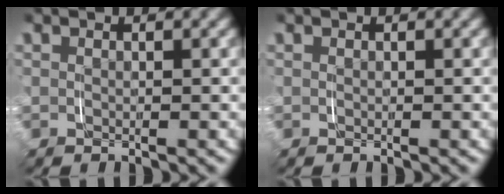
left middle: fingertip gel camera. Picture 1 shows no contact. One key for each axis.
{"total": 0.0}